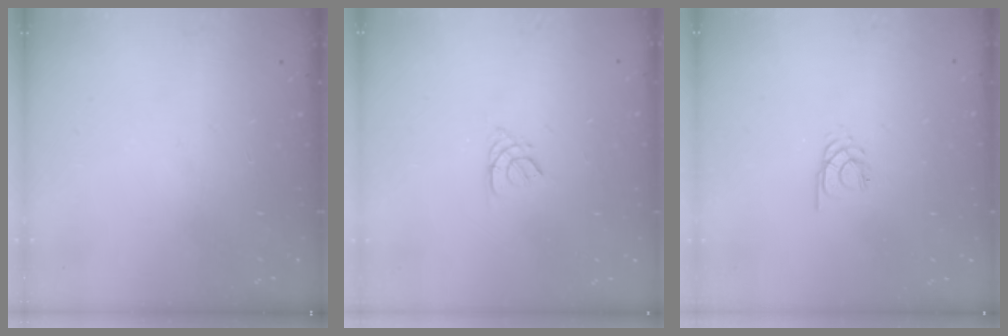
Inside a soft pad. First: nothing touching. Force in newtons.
{"total": 1.4, "press": 1.4, "slide": 0.4}
{"total": 2.1, "press": 2.0, "slide": 0.4}